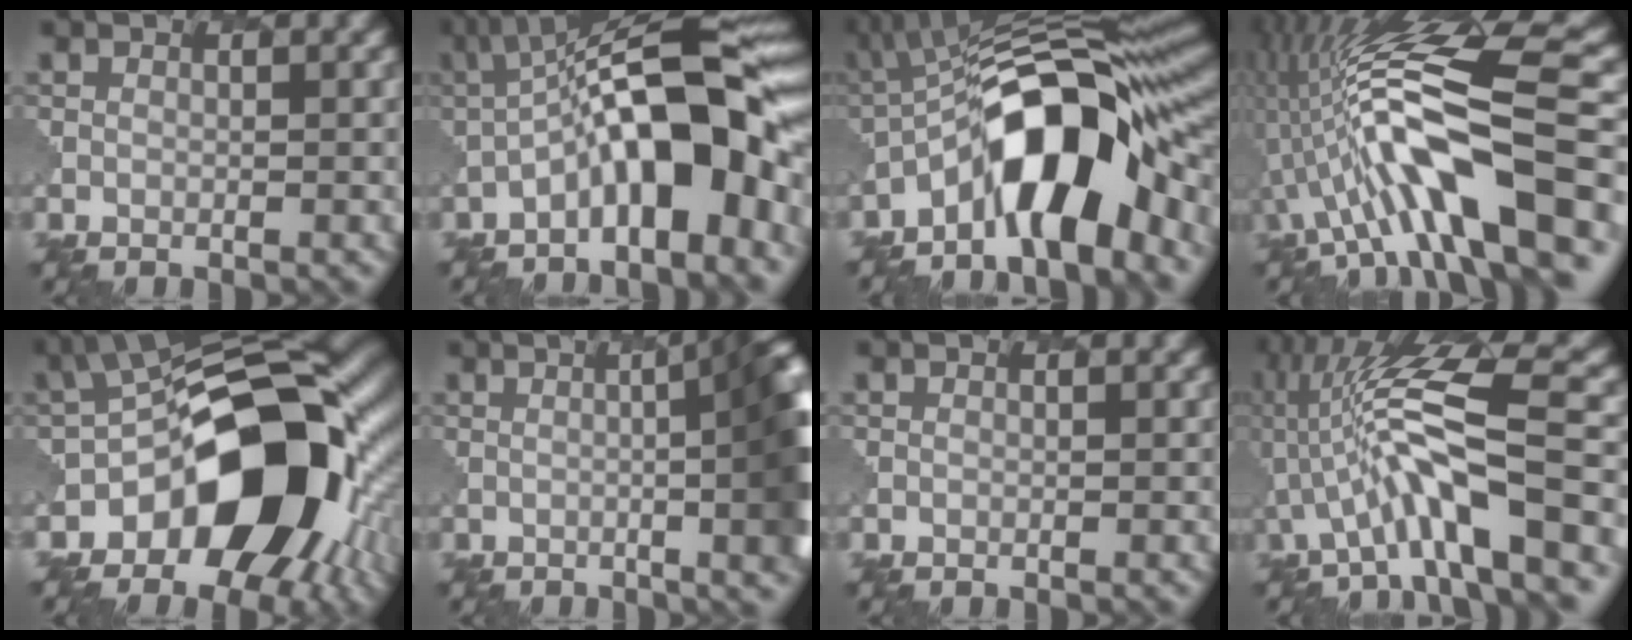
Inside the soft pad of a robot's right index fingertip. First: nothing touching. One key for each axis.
{"total": 11.7, "fx": -2.5, "fy": 3.0, "fz": 11.0, "tx": -0.173, "ty": 0.025, "tz": -0.051}
{"total": 10.8, "fx": -4.6, "fy": 2.8, "fz": 9.3, "tx": -0.142, "ty": 0.024, "tz": -0.090}
{"total": 11.9, "fx": -3.0, "fy": 3.4, "fz": 11.0, "tx": -0.189, "ty": 0.024, "tz": -0.057}
{"total": 14.8, "fx": -4.1, "fy": 9.2, "fz": 10.9, "tx": -0.121, "ty": 0.006, "tz": -0.087}
{"total": 11.4, "fx": 0.2, "fy": 3.1, "fz": 10.9, "tx": -0.082, "ty": 0.016, "tz": -0.002}
{"total": 0.0}
{"total": 9.1, "fx": -1.9, "fy": 1.6, "fz": 8.8, "tx": -0.166, "ty": 0.026, "tz": -0.042}